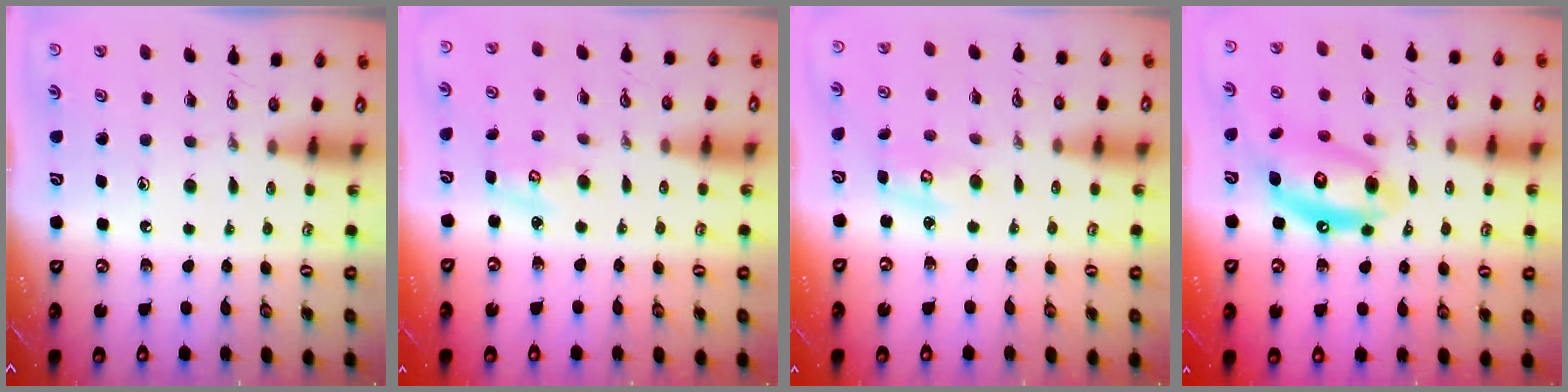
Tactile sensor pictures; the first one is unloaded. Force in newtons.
{"total": 2.5, "press": 2.5, "slide": 0.3}
{"total": 4.0, "press": 4.0, "slide": 0.3}
{"total": 13.0, "press": 13.0, "slide": 1.2}